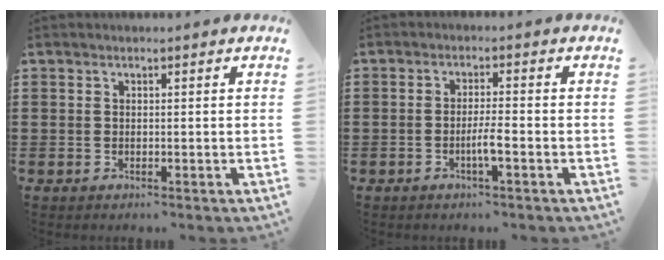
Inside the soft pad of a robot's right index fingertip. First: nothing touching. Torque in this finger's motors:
{"motor_torque": [0.49, 0.03, 0.06, 0.05]}